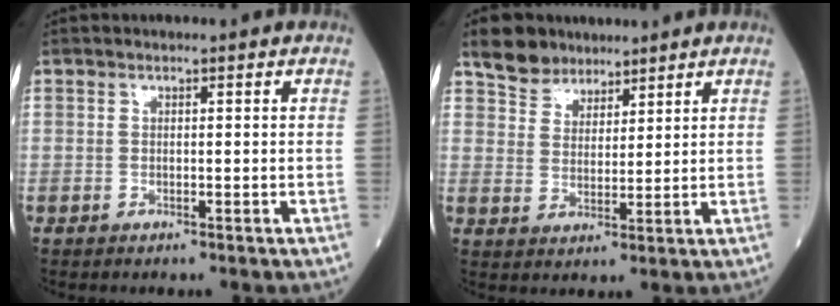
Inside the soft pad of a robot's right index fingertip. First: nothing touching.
{"total": 5.8, "force": [4.6, 3.3, 0.8], "torque": [-0.019, 0.017, 0.086]}